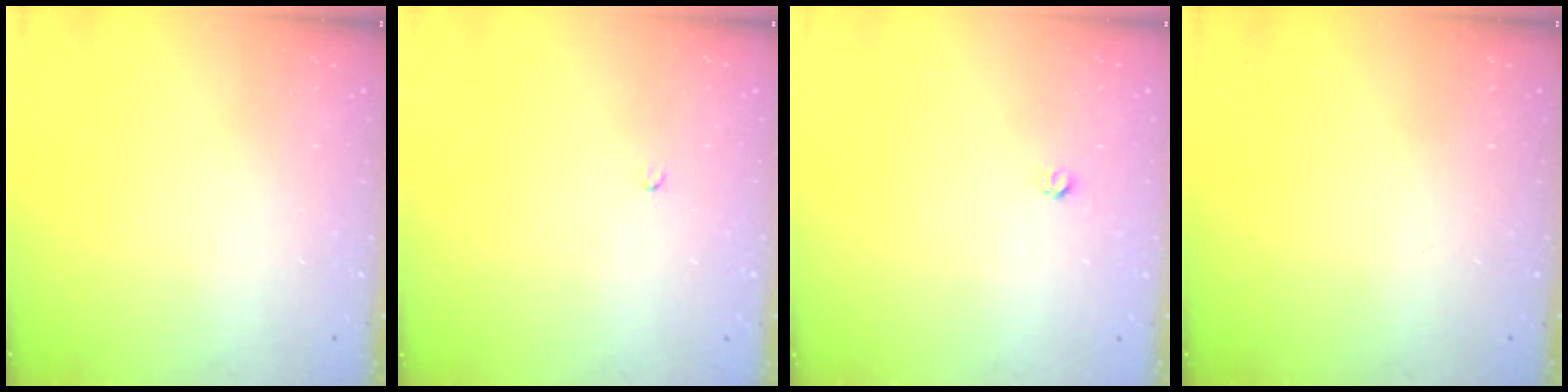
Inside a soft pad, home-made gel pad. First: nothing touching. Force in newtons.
{"total": 2.0, "press": 2.0, "slide": 0.3}
{"total": 3.0, "press": 2.9, "slide": 0.4}
{"total": 0.0}